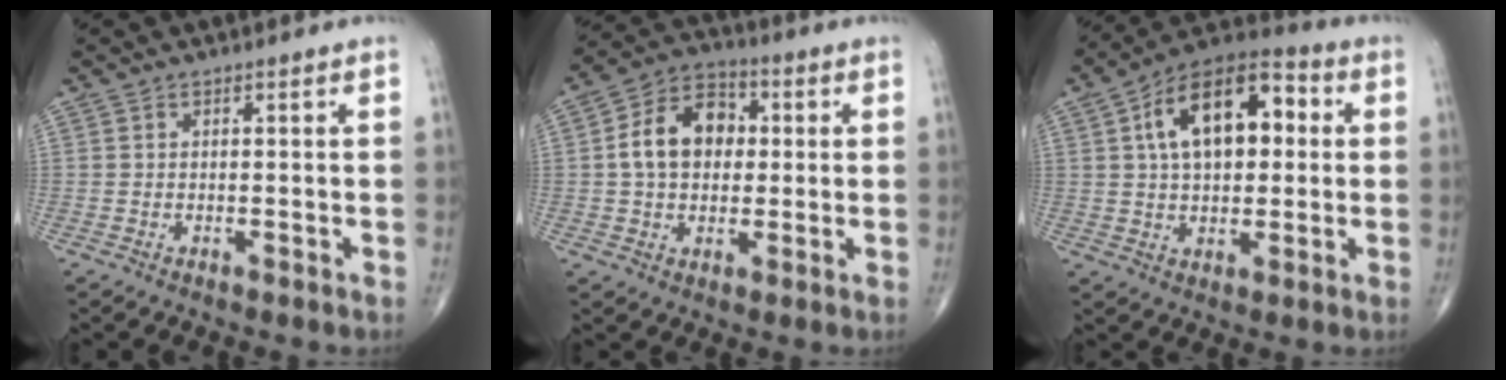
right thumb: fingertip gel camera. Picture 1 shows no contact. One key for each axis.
{"total": 12.0, "fx": 1.1, "fy": 8.7, "fz": 8.1, "tx": -0.118, "ty": 0.021, "tz": 0.010}
{"total": 17.2, "fx": 3.6, "fy": 9.6, "fz": 13.8, "tx": -0.200, "ty": 0.027, "tz": 0.050}